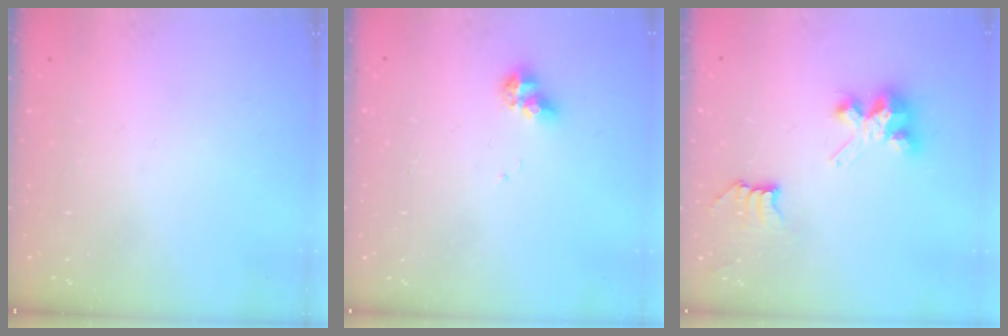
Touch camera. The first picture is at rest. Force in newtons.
{"total": 6.4, "press": 6.4, "slide": 0.7}
{"total": 6.6, "press": 6.6, "slide": 0.1}